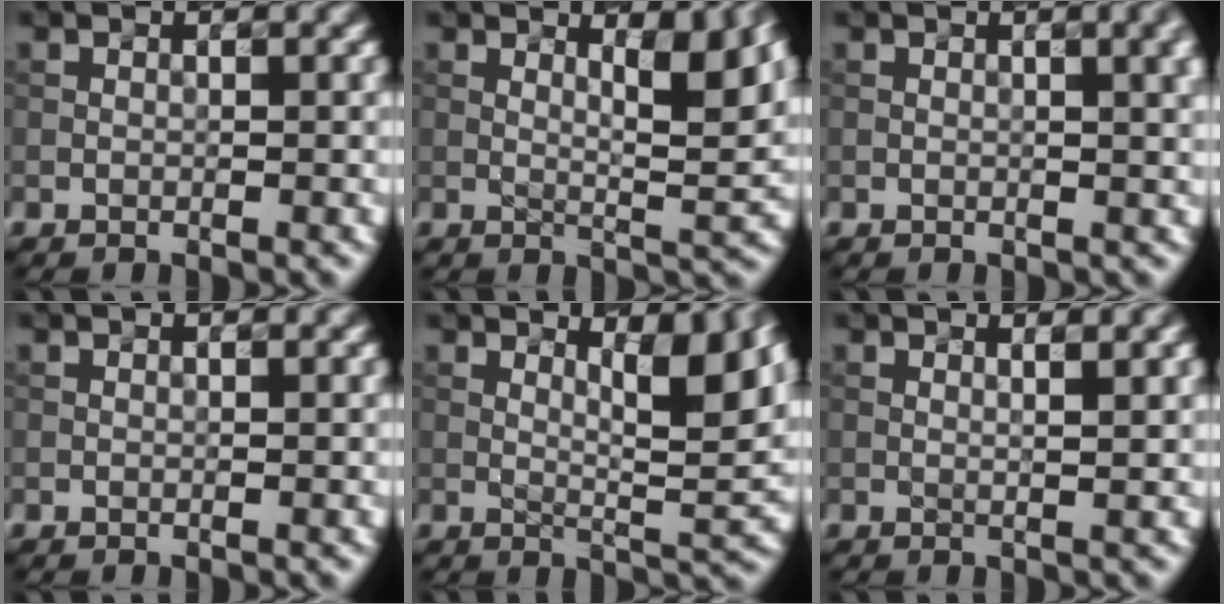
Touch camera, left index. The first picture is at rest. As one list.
[{"total": 5.2, "force": [2.1, 1.3, 4.5], "torque": [-0.059, -0.004, 0.034]}, {"total": 3.4, "force": [1.0, 1.2, 3.0], "torque": [-0.029, 0.006, 0.014]}, {"total": 0.0}, {"total": 5.8, "force": [2.2, 1.3, 5.2], "torque": [-0.071, -0.007, 0.038]}, {"total": 1.9, "force": [1.0, 0.6, 1.6], "torque": [-0.018, -0.002, 0.004]}]